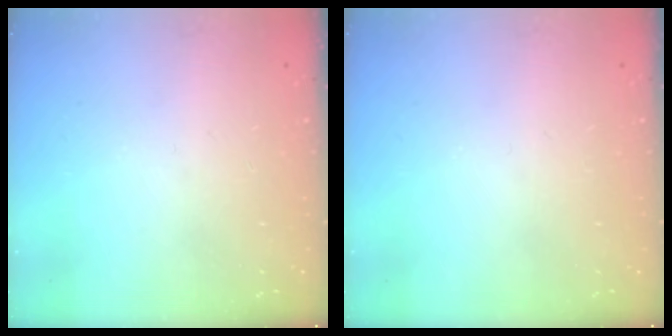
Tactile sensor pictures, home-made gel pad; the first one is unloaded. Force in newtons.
{"total": 0.0}